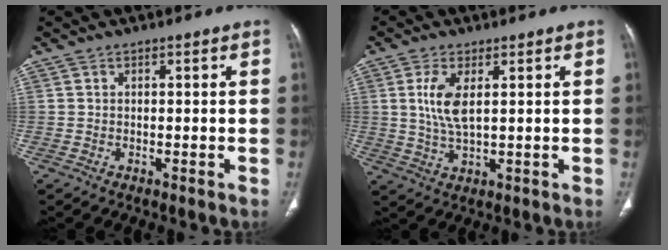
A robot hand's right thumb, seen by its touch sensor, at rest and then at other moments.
{"total": 6.3, "force": [1.5, 2.5, 5.6], "torque": [-0.124, -0.011, 0.035]}